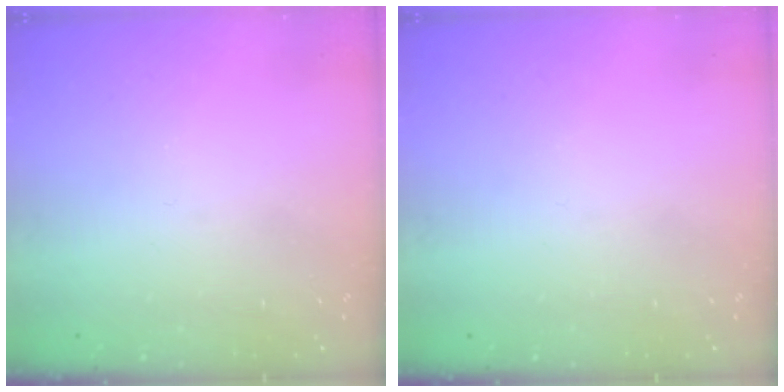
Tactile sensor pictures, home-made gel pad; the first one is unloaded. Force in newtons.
{"total": 0.0}